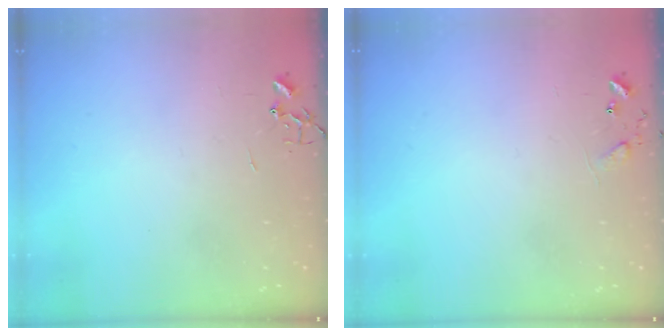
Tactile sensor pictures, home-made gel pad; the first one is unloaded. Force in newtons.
{"total": 8.0, "press": 8.0, "slide": 0.4}